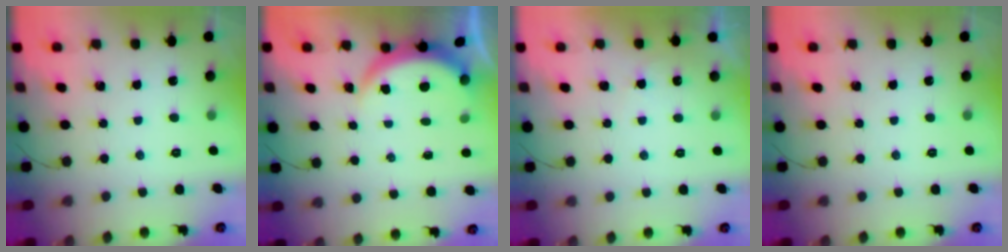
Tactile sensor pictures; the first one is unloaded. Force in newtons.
{"total": 4.0, "press": 4.0, "slide": 0.3}
{"total": 3.0, "press": 3.0, "slide": 0.0}
{"total": 0.0}